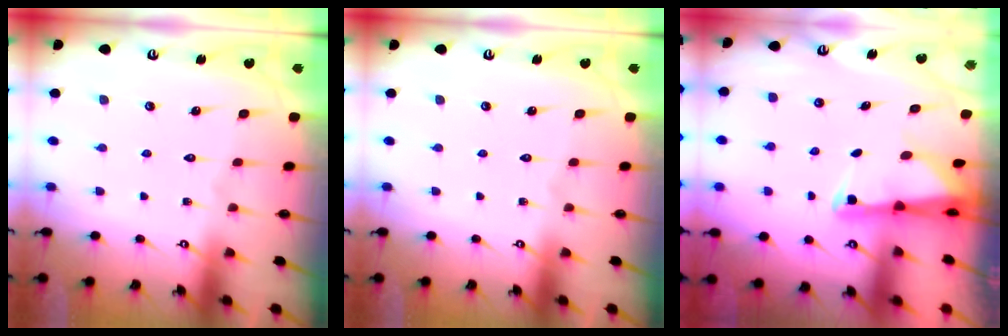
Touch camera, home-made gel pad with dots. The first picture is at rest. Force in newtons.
{"total": 0.0}
{"total": 2.5, "press": 2.4, "slide": 0.5}